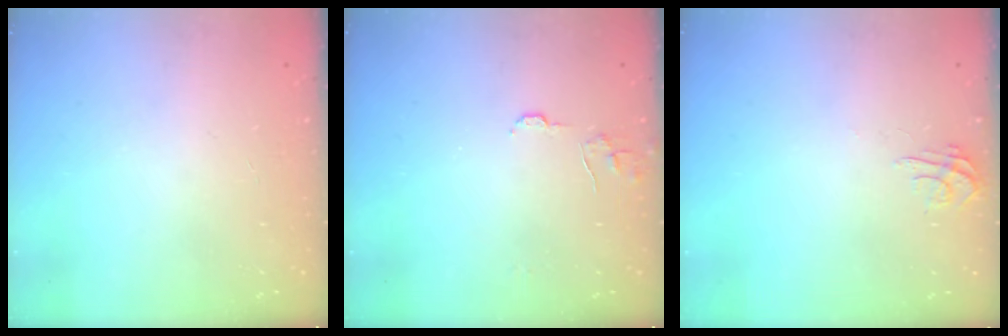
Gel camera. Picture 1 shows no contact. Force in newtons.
{"total": 5.4, "press": 5.4, "slide": 0.5}
{"total": 3.9, "press": 3.8, "slide": 0.4}